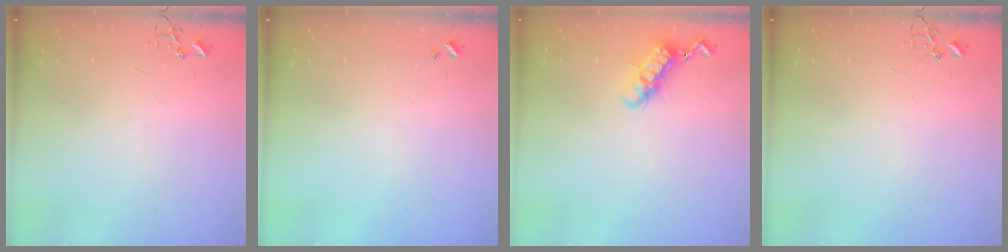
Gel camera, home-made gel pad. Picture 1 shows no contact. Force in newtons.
{"total": 0.0}
{"total": 11.9, "press": 11.9, "slide": 0.8}
{"total": 0.0}